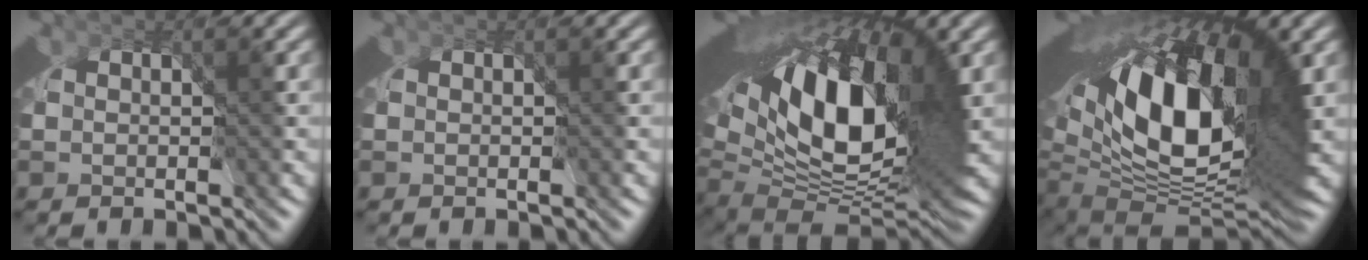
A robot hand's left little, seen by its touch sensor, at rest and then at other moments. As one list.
[{"total": 0.0}, {"total": 17.3, "force": [-0.4, 9.7, 14.3], "torque": [-0.239, -0.042, 0.017]}, {"total": 19.5, "force": [-1.2, 10.9, 16.1], "torque": [-0.248, -0.038, 0.002]}]